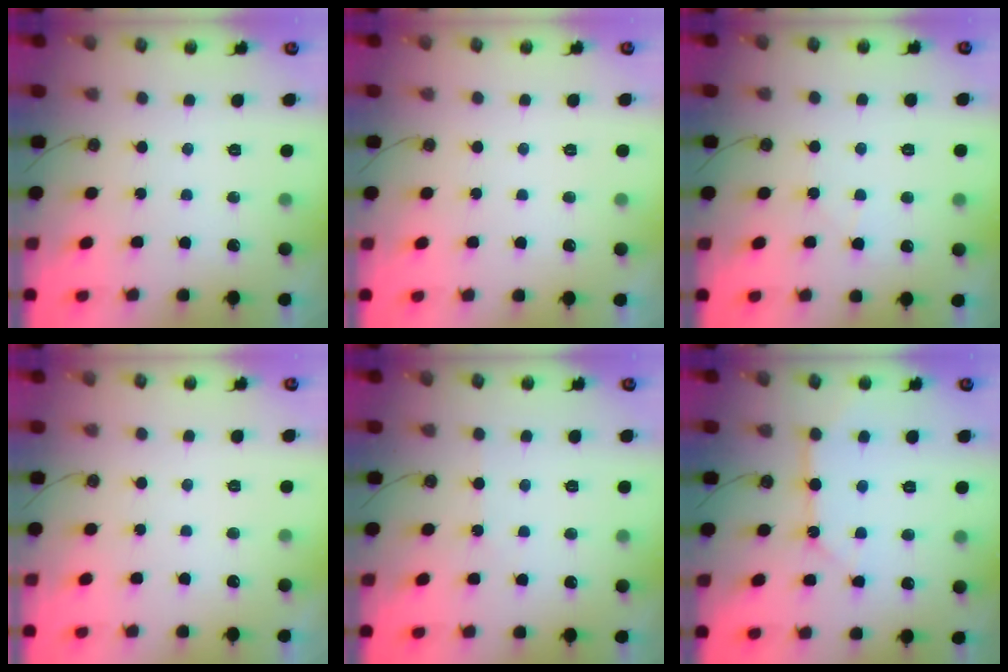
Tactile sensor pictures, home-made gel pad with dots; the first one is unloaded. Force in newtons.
{"total": 0.0}
{"total": 4.1, "press": 4.1, "slide": 0.7}
{"total": 0.0}
{"total": 2.3, "press": 2.3, "slide": 0.4}
{"total": 8.9, "press": 8.8, "slide": 0.6}